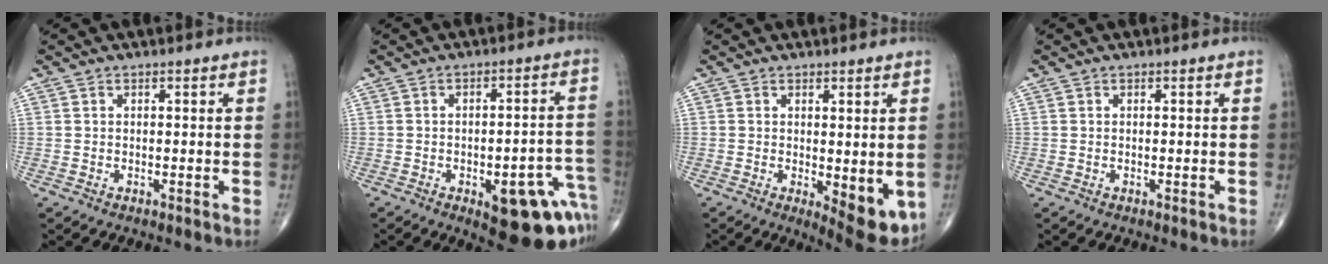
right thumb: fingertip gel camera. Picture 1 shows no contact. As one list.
[{"total": 16.3, "force": [-7.0, 6.4, 13.2], "torque": [-0.096, 0.044, -0.070]}, {"total": 8.0, "force": [-1.2, 3.0, 7.3], "torque": [-0.088, -0.022, -0.007]}, {"total": 0.0}]